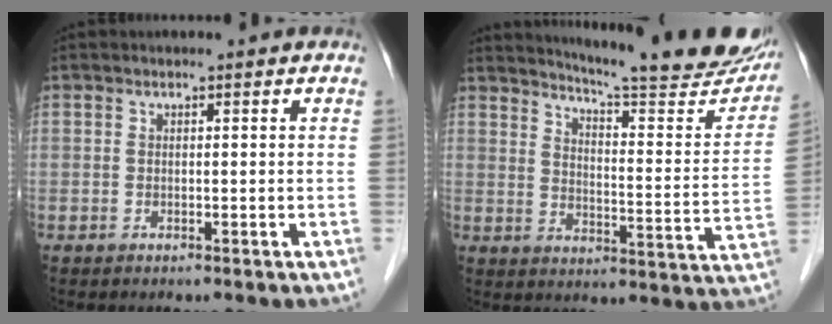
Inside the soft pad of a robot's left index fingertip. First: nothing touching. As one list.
[{"total": 22.2, "force": [20.1, 1.7, 9.1], "torque": [-0.127, -0.080, 0.247]}]